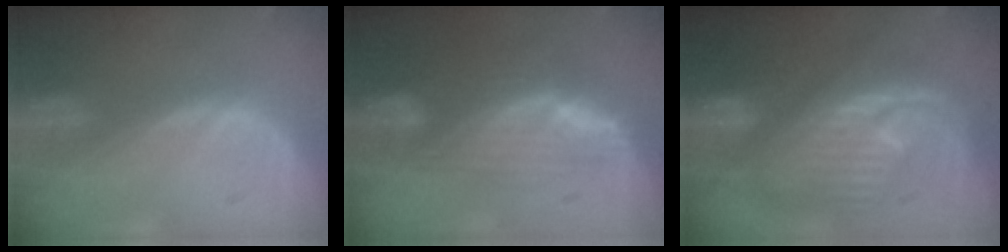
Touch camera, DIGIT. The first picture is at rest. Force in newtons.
{"total": 7.5, "press": 7.1, "slide": 2.6}
{"total": 12.4, "press": 12.3, "slide": 1.3}